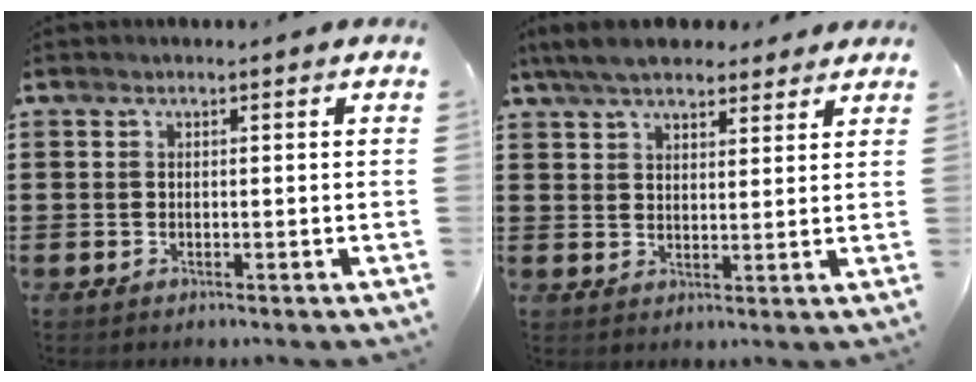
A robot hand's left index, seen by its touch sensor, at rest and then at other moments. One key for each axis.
{"total": 6.4, "fx": 5.5, "fy": 1.9, "fz": 2.6, "tx": -0.068, "ty": -0.004, "tz": 0.103}